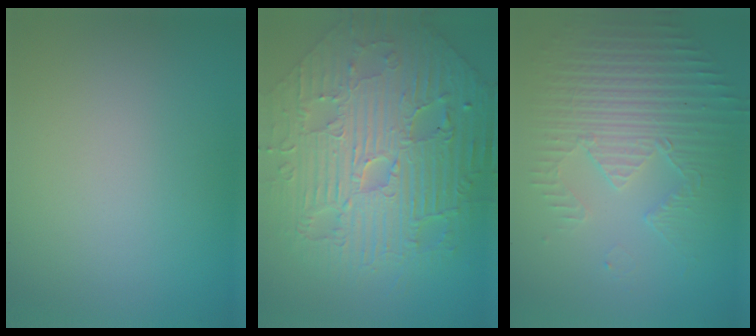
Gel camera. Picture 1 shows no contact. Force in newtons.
{"total": 11.5, "press": 7.9, "slide": 8.4}
{"total": 3.9, "press": 3.6, "slide": 1.5}